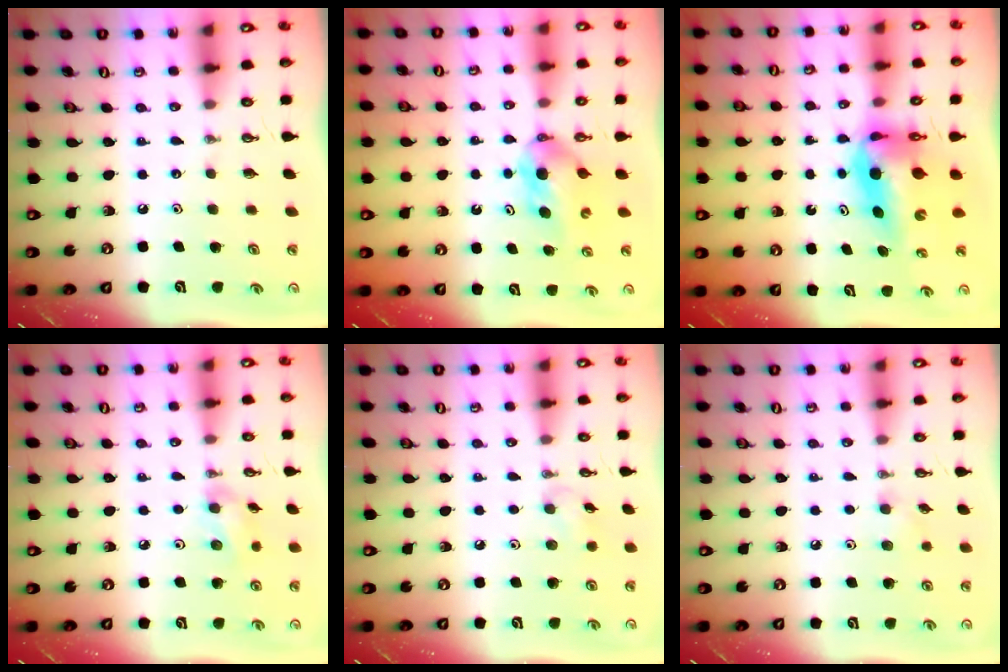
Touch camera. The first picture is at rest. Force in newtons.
{"total": 6.1, "press": 6.0, "slide": 1.2}
{"total": 8.1, "press": 7.9, "slide": 1.9}
{"total": 7.8, "press": 7.3, "slide": 2.8}
{"total": 5.1, "press": 5.0, "slide": 1.0}
{"total": 5.8, "press": 5.8, "slide": 0.7}